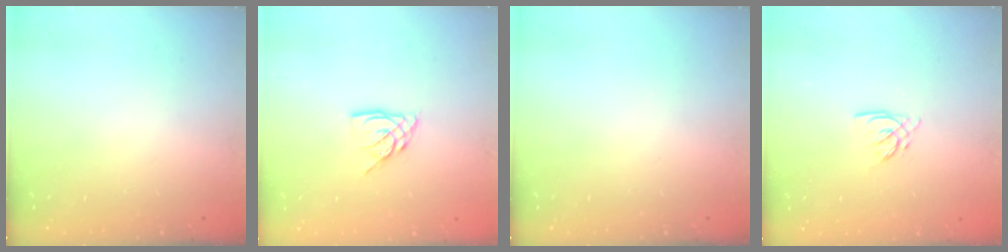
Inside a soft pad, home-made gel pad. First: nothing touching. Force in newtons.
{"total": 6.4, "press": 6.4, "slide": 0.7}
{"total": 0.0}
{"total": 3.5, "press": 3.5, "slide": 0.2}